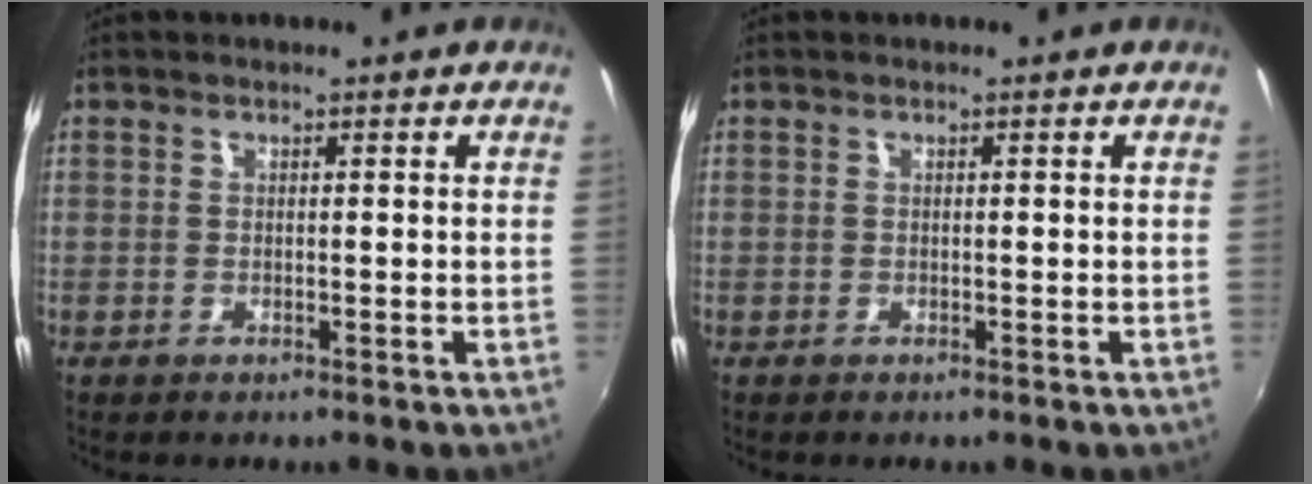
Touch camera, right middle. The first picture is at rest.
{"total": 0.0}